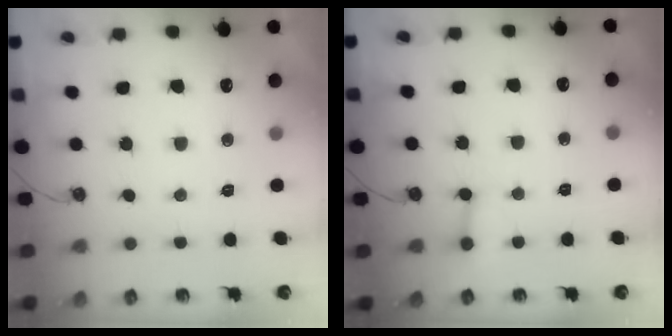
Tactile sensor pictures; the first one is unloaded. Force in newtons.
{"total": 2.0, "press": 2.0, "slide": 0.1}